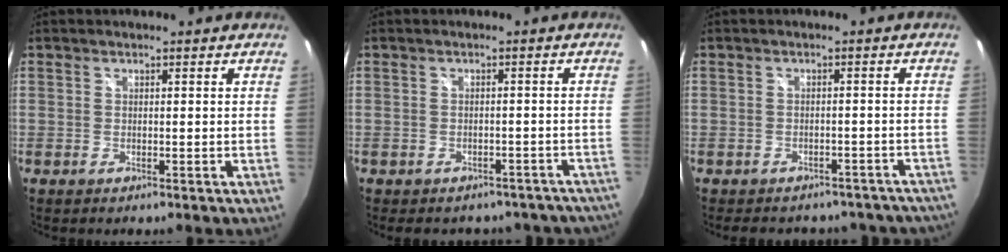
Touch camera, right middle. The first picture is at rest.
{"total": 12.1, "force": [-10.2, 5.4, 3.4], "torque": [-0.064, 0.006, -0.106]}
{"total": 15.0, "force": [-12.8, 6.2, 4.9], "torque": [-0.095, 0.008, -0.140]}